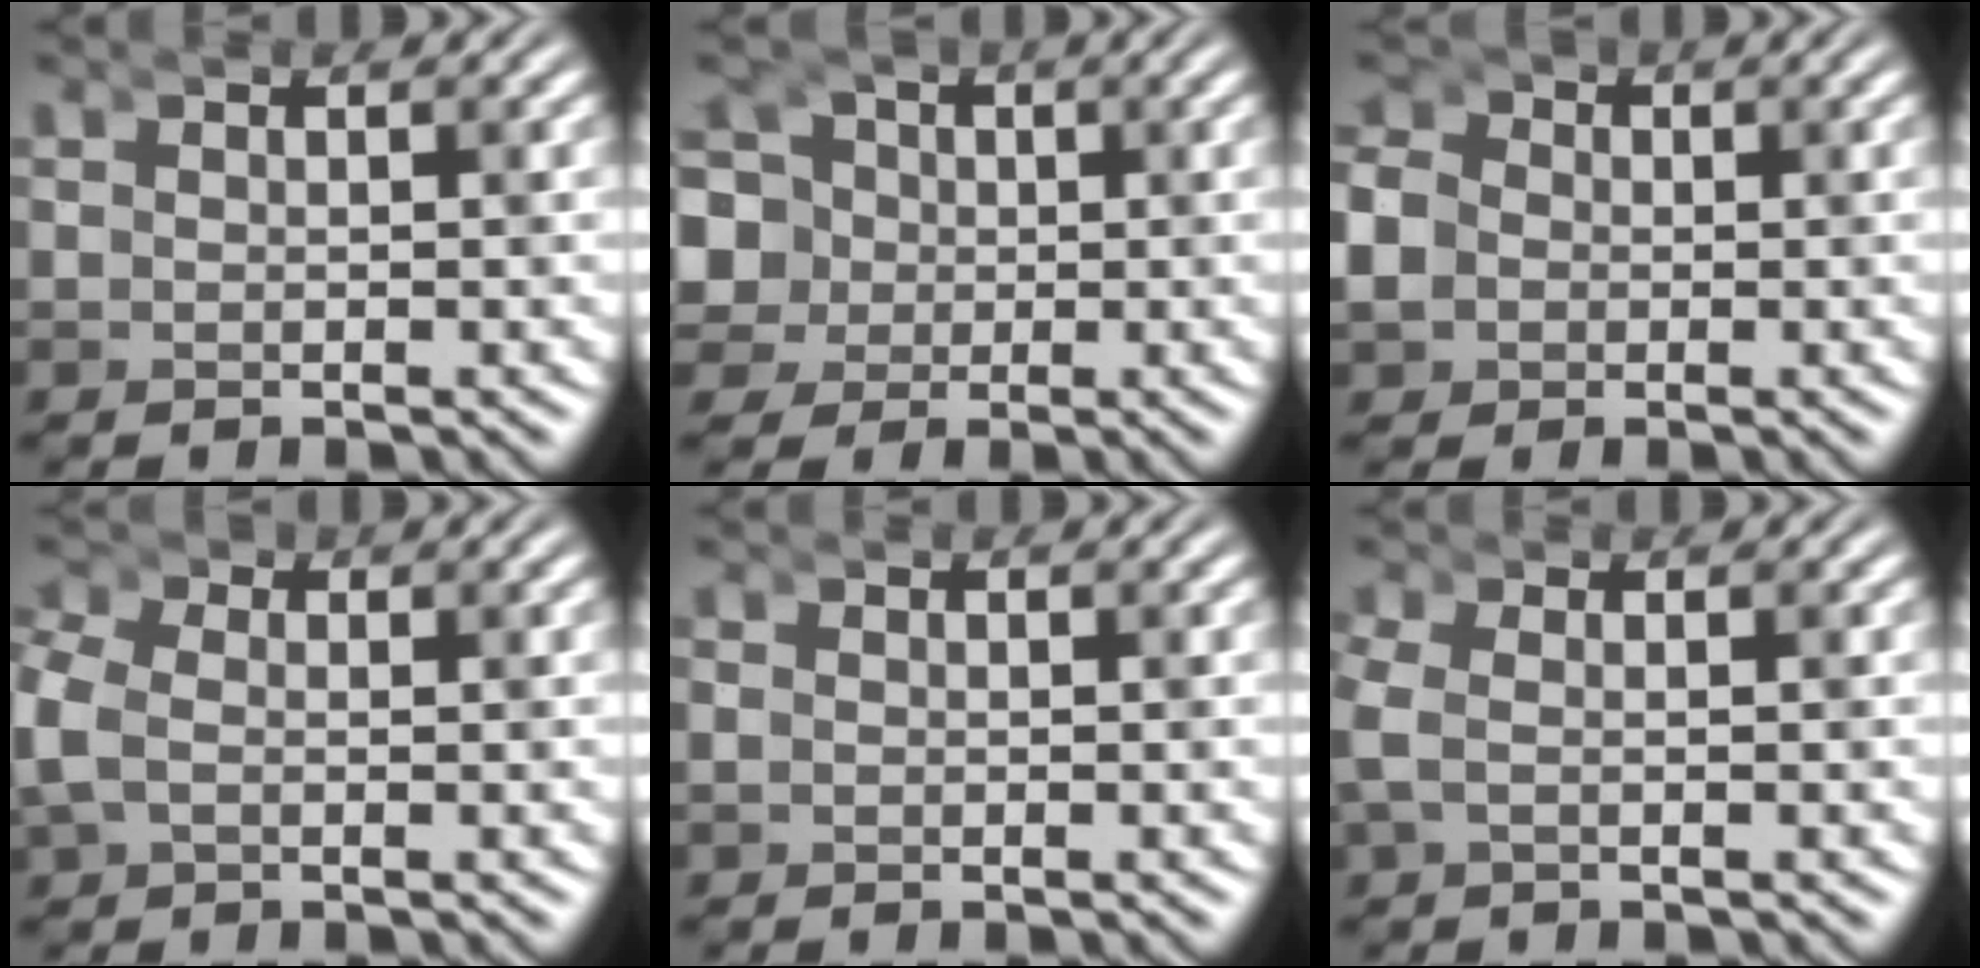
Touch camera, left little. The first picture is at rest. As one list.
[{"total": 7.1, "force": [-2.2, 6.5, 1.5], "torque": [-0.108, -0.056, -0.027]}, {"total": 2.0, "force": [-1.8, 0.8, -0.3], "torque": [-0.035, -0.029, -0.011]}, {"total": 1.7, "force": [-1.6, -0.3, -0.3], "torque": [-0.034, -0.033, -0.008]}, {"total": 0.6, "force": [-0.3, -0.4, -0.4], "torque": [0.003, -0.006, -0.002]}, {"total": 1.3, "force": [-1.2, -0.2, 0.5], "torque": [-0.025, -0.014, -0.013]}]